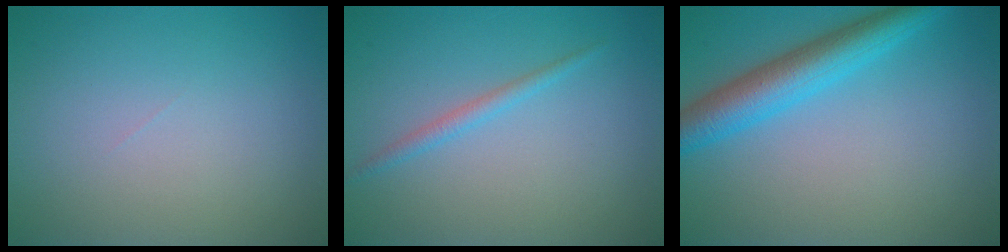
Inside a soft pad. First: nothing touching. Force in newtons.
{"total": 1.3, "press": 1.3, "slide": 0.1}
{"total": 5.4, "press": 5.4, "slide": 0.3}